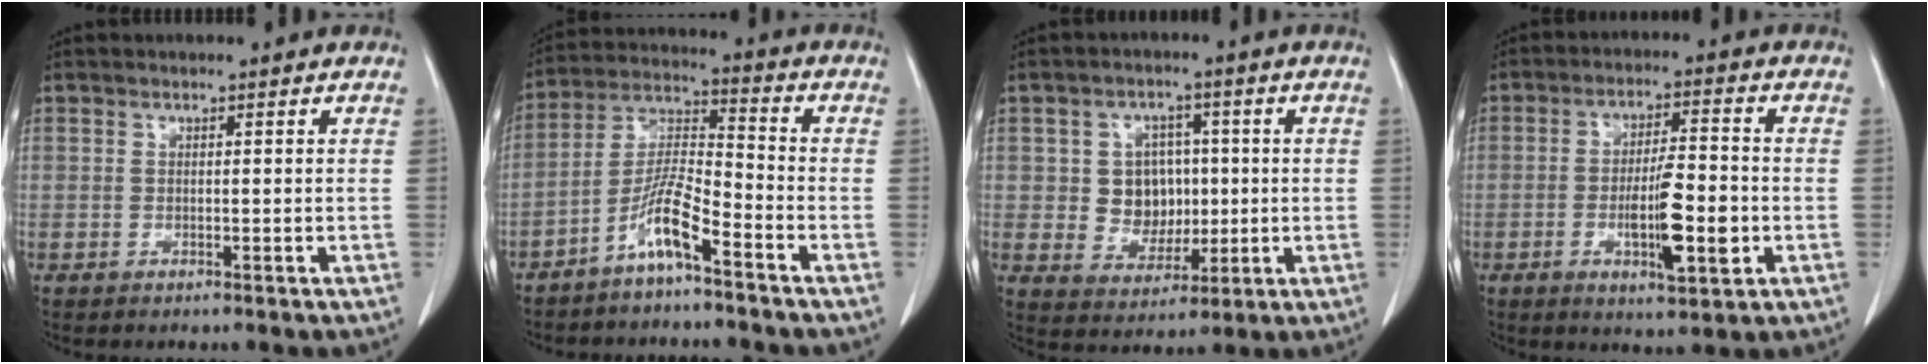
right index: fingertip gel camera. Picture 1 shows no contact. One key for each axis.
{"total": 7.7, "fx": -5.0, "fy": 0.5, "fz": 5.9, "tx": -0.126, "ty": 0.001, "tz": -0.102}
{"total": 7.0, "fx": 0.6, "fy": 6.1, "fz": 3.5, "tx": -0.054, "ty": 0.014, "tz": 0.019}
{"total": 9.6, "fx": -2.5, "fy": 1.8, "fz": 9.1, "tx": -0.154, "ty": -0.005, "tz": -0.042}